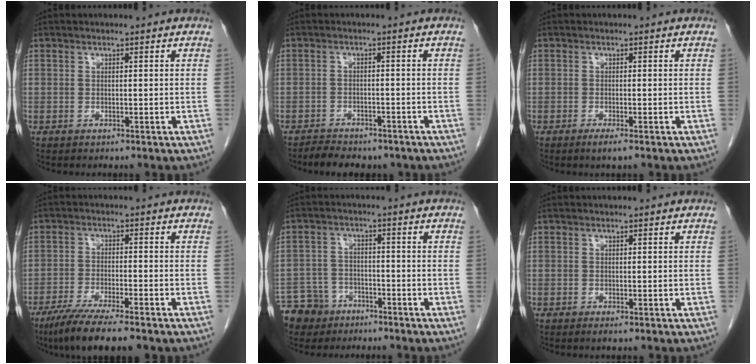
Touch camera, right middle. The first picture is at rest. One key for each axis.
{"total": 7.2, "fx": -6.0, "fy": 2.9, "fz": 2.7, "tx": -0.045, "ty": 0.003, "tz": -0.078}
{"total": 1.2, "fx": -0.8, "fy": -0.1, "fz": 0.9, "tx": -0.019, "ty": -0.004, "tz": -0.016}
{"total": 9.2, "fx": -6.9, "fy": 0.8, "fz": 6.1, "tx": -0.102, "ty": -0.023, "tz": -0.113}
{"total": 7.3, "fx": -5.4, "fy": 5.0, "fz": 0.6, "tx": -0.017, "ty": 0.001, "tz": -0.095}
{"total": 0.0}